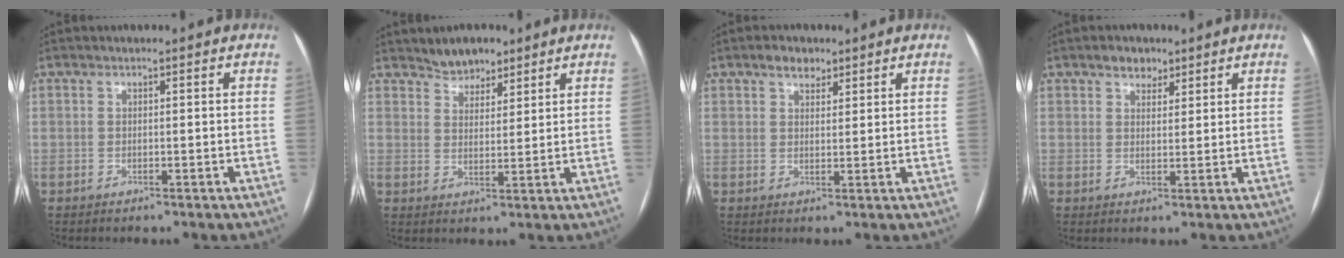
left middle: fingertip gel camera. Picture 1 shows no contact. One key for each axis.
{"total": 4.6, "fx": 3.9, "fy": 2.2, "fz": 1.2, "tx": -0.019, "ty": 0.006, "tz": 0.069}
{"total": 3.0, "fx": 2.2, "fy": 1.7, "fz": 1.3, "tx": -0.022, "ty": 0.008, "tz": 0.036}
{"total": 3.1, "fx": 2.2, "fy": 1.9, "fz": 1.0, "tx": -0.014, "ty": 0.006, "tz": 0.035}